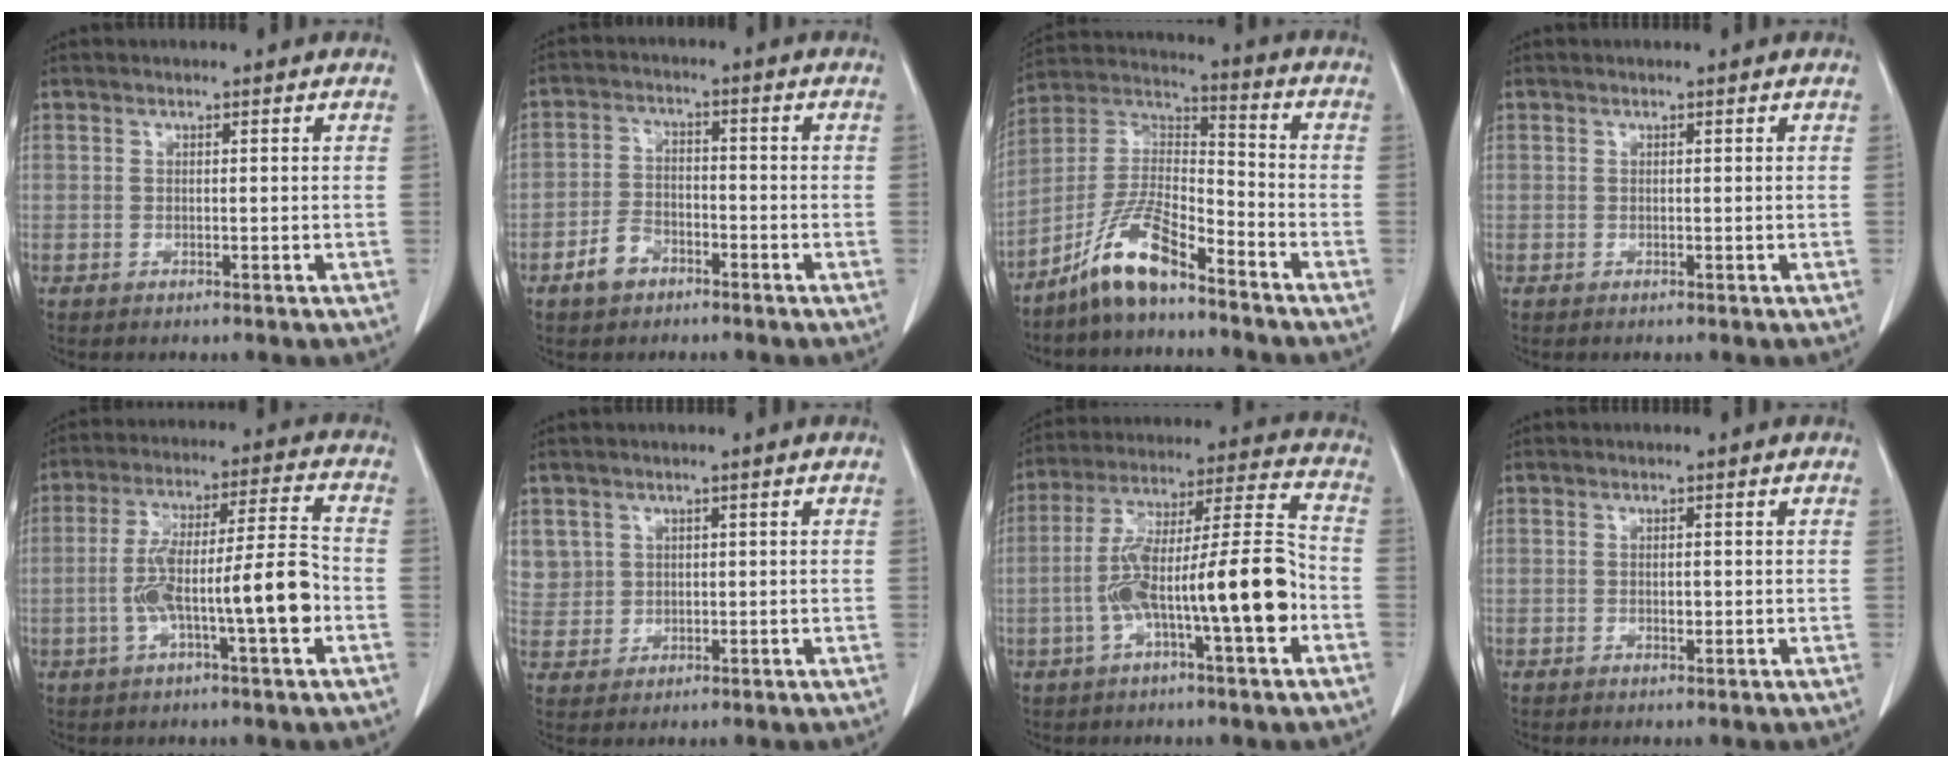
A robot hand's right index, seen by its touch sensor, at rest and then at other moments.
{"total": 5.0, "force": [-3.1, 3.2, 2.2], "torque": [-0.047, 0.010, -0.055]}
{"total": 11.0, "force": [-8.1, 2.1, 7.1], "torque": [-0.153, 0.011, -0.159]}
{"total": 0.0}
{"total": 12.9, "force": [-3.4, 1.2, 12.4], "torque": [-0.218, 0.020, -0.056]}
{"total": 5.0, "force": [2.2, 4.5, 0.2], "torque": [0.000, 0.006, 0.051]}
{"total": 16.8, "force": [-4.6, 2.0, 16.1], "torque": [-0.284, 0.025, -0.072]}
{"total": 0.7, "force": [0.0, 0.4, 0.6], "torque": [-0.013, -0.001, 0.000]}